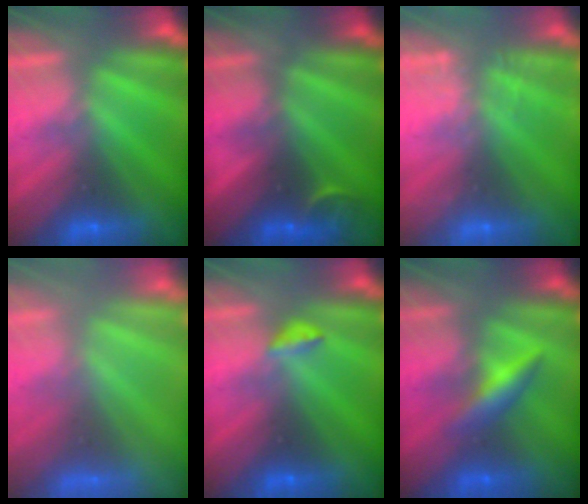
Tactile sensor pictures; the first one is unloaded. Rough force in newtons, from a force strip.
{"total": 2.9}
{"total": 2.5}
{"total": 11.8}
{"total": 2.8}
{"total": 2.5}